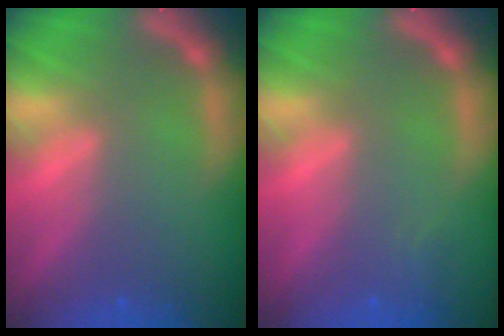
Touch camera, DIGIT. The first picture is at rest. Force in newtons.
{"total": 0.9}